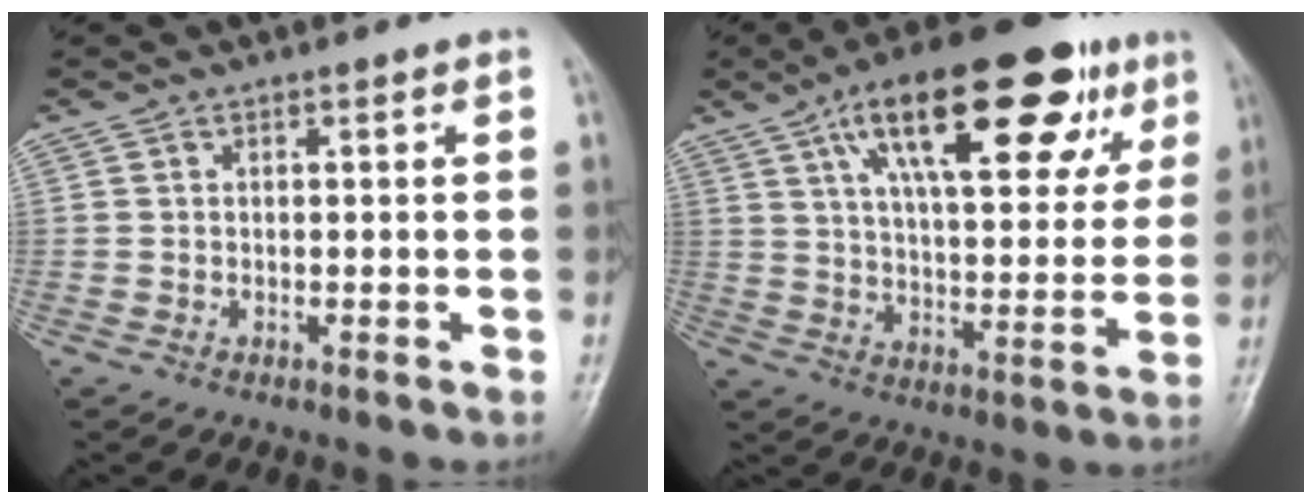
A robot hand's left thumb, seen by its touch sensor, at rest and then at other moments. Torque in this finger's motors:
{"motor_torque": [1.08, 0.31, 1.90, -0.87, 0.50]}